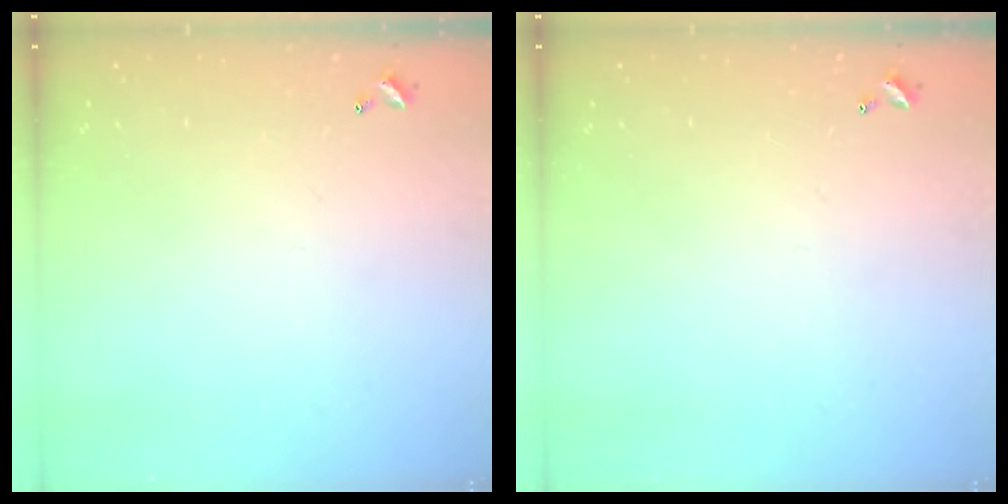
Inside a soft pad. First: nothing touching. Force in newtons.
{"total": 0.0}